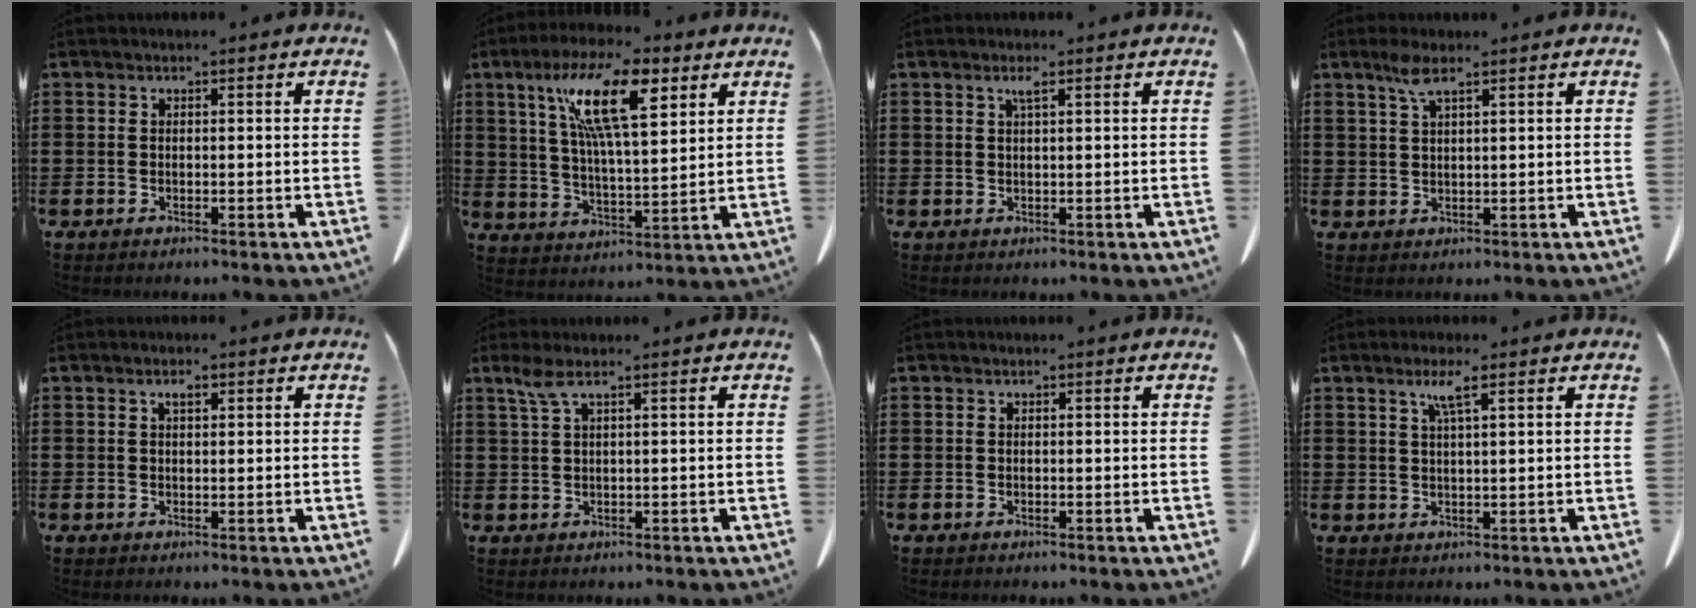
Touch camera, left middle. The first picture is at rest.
{"total": 14.0, "force": [7.6, 3.8, 11.1], "torque": [-0.219, -0.007, 0.128]}
{"total": 1.5, "force": [0.8, 0.1, 1.3], "torque": [-0.027, 0.002, 0.013]}
{"total": 3.3, "force": [2.1, 0.6, 2.4], "torque": [-0.053, 0.005, 0.037]}
{"total": 1.3, "force": [0.6, 0.5, 1.1], "torque": [-0.022, 0.004, 0.010]}
{"total": 2.3, "force": [1.1, 0.2, 2.0], "torque": [-0.051, -0.002, 0.018]}
{"total": 0.0}
{"total": 3.5, "force": [2.0, 0.0, 2.8], "torque": [-0.062, 0.000, 0.033]}